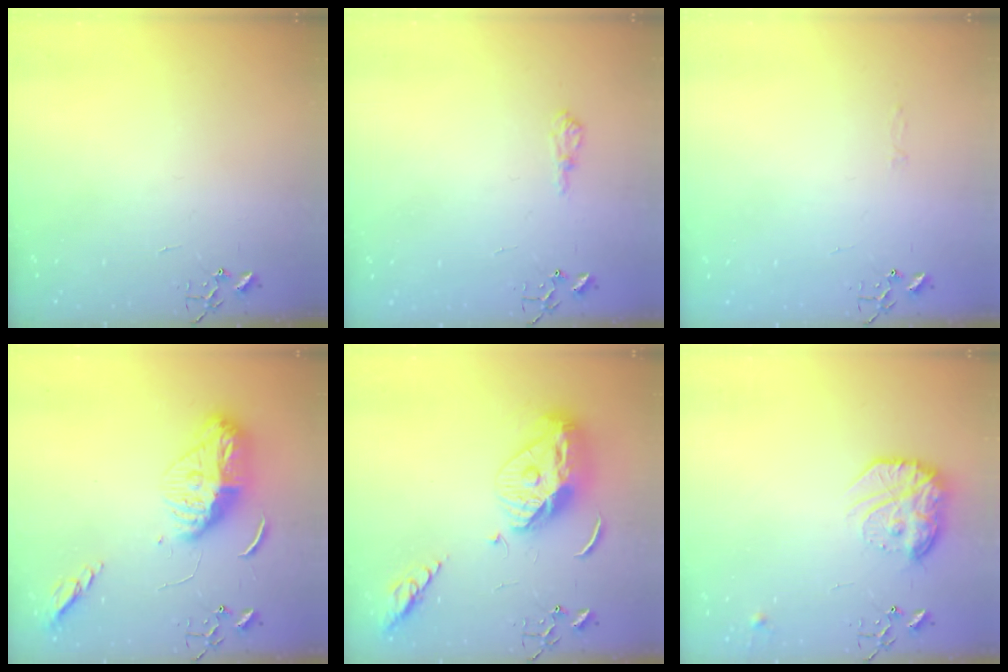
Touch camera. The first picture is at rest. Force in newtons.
{"total": 7.1, "press": 7.1, "slide": 0.9}
{"total": 2.8, "press": 2.8, "slide": 0.4}
{"total": 15.6, "press": 15.5, "slide": 1.6}
{"total": 15.9, "press": 15.8, "slide": 1.5}
{"total": 16.9, "press": 16.8, "slide": 1.4}